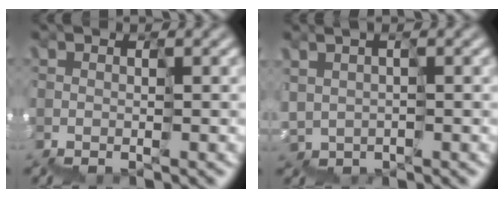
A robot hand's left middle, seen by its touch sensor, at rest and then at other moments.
{"total": 3.3, "force": [2.1, -0.4, -2.5], "torque": [0.038, 0.022, 0.046]}